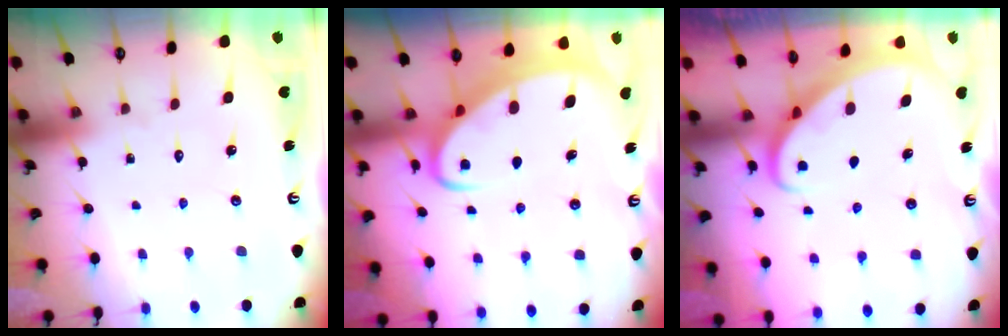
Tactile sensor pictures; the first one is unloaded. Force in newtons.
{"total": 4.4, "press": 4.4, "slide": 0.7}
{"total": 2.6, "press": 2.6, "slide": 0.2}